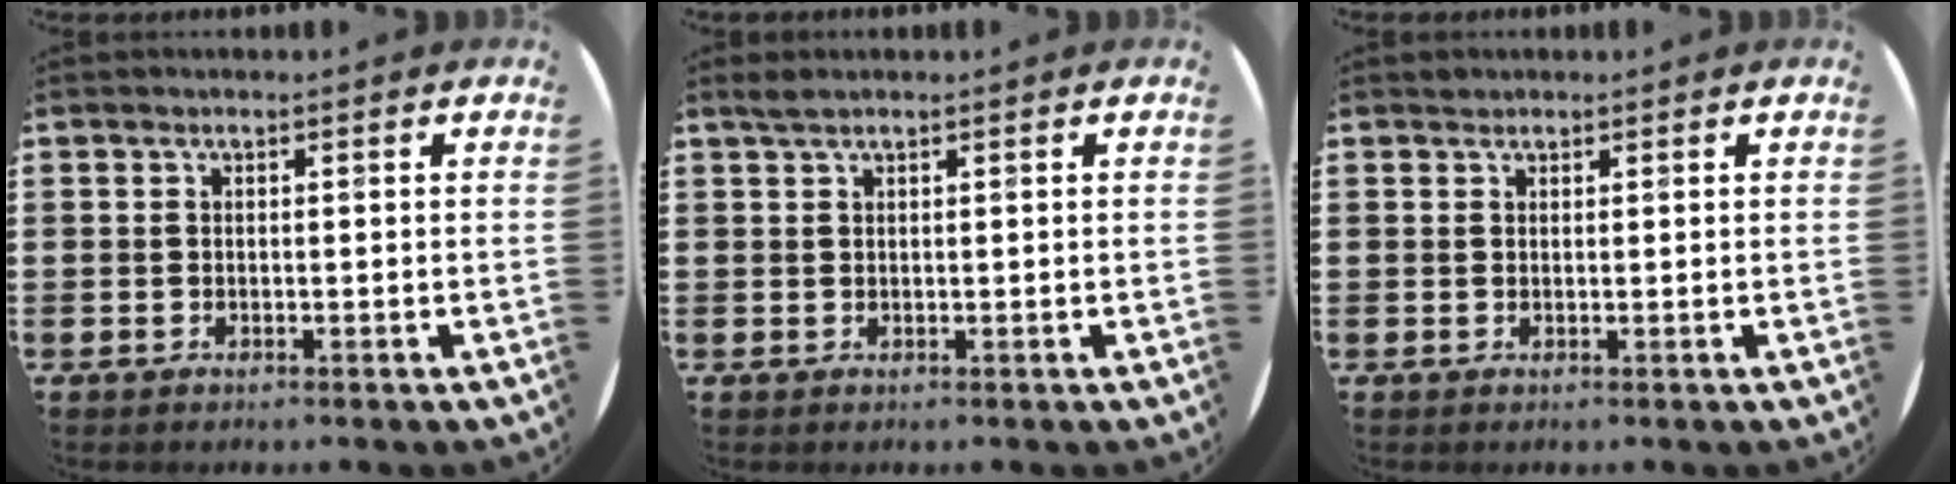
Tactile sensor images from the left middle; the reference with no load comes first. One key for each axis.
{"total": 1.1, "fx": 0.9, "fy": -0.1, "fz": 0.6, "tx": -0.013, "ty": 0.002, "tz": 0.017}
{"total": 0.6, "fx": 0.5, "fy": 0.2, "fz": -0.1, "tx": 0.003, "ty": 0.004, "tz": 0.010}